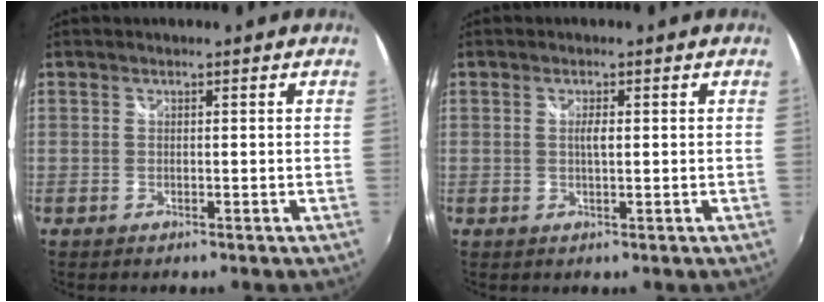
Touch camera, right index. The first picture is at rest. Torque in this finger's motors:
{"motor_torque": [0.48, -0.02, 0.31, 0.06]}